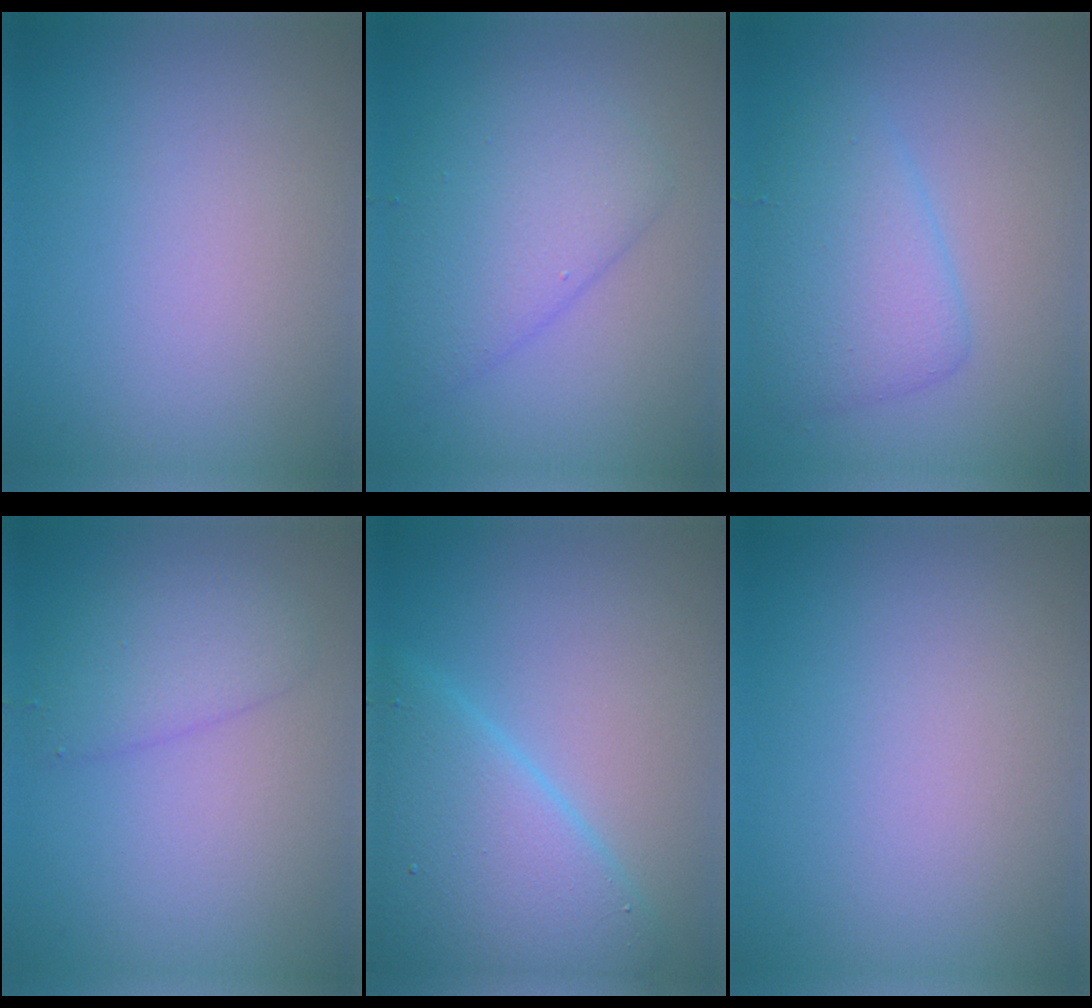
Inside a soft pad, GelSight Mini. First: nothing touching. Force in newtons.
{"total": 5.0, "press": 5.0, "slide": 0.3}
{"total": 4.2, "press": 4.2, "slide": 0.3}
{"total": 2.8, "press": 2.8, "slide": 0.1}
{"total": 7.6, "press": 7.5, "slide": 0.4}
{"total": 0.0}